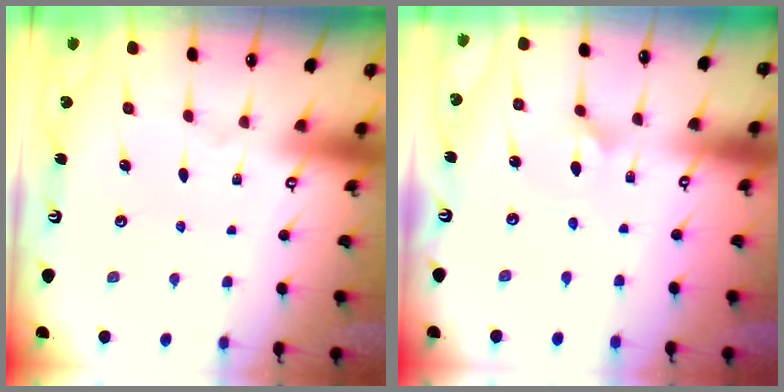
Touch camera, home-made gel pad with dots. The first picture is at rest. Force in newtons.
{"total": 2.0, "press": 2.0, "slide": 0.1}